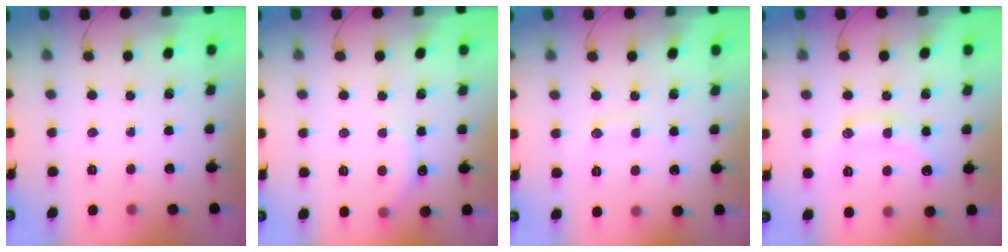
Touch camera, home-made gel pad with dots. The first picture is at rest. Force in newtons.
{"total": 6.2, "press": 6.1, "slide": 1.2}
{"total": 5.8, "press": 5.7, "slide": 1.2}
{"total": 12.6, "press": 12.6, "slide": 0.5}